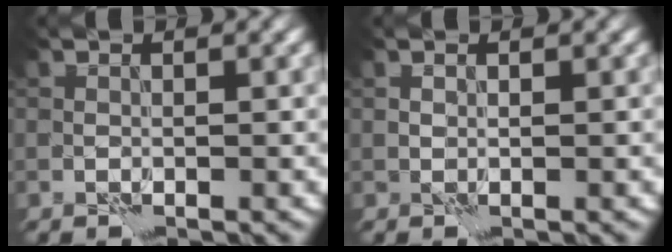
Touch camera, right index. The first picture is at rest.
{"total": 0.0}